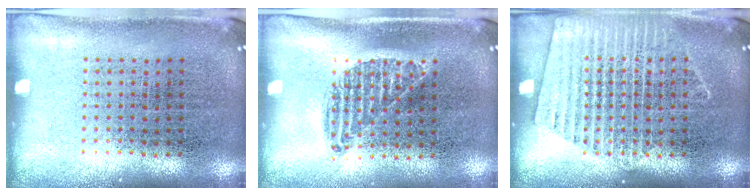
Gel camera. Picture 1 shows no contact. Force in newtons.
{"total": 0.9, "press": 0.8, "slide": 0.4}
{"total": 2.6, "press": 2.6, "slide": 0.3}